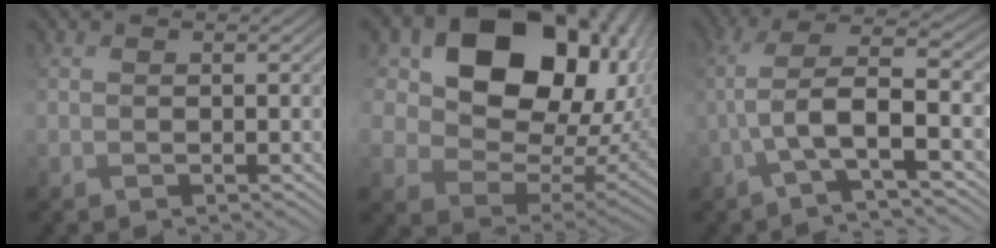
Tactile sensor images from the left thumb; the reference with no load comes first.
{"total": 20.6, "force": [8.4, 14.5, 12.1], "torque": [-0.273, 0.040, 0.183]}
{"total": 7.8, "force": [-2.3, 1.3, 7.3], "torque": [-0.138, 0.018, -0.058]}